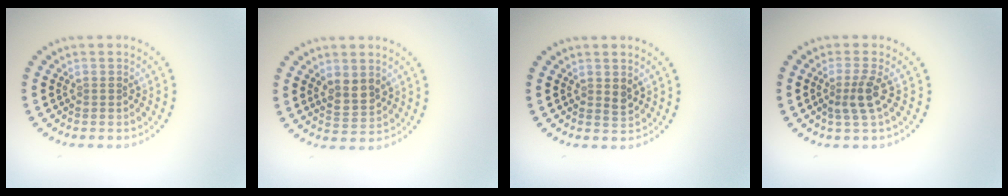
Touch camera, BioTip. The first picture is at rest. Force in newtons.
{"total": 2.4, "press": 2.3, "slide": 0.9}
{"total": 1.0, "press": 1.0, "slide": 0.3}
{"total": 2.2, "press": 1.8, "slide": 1.4}